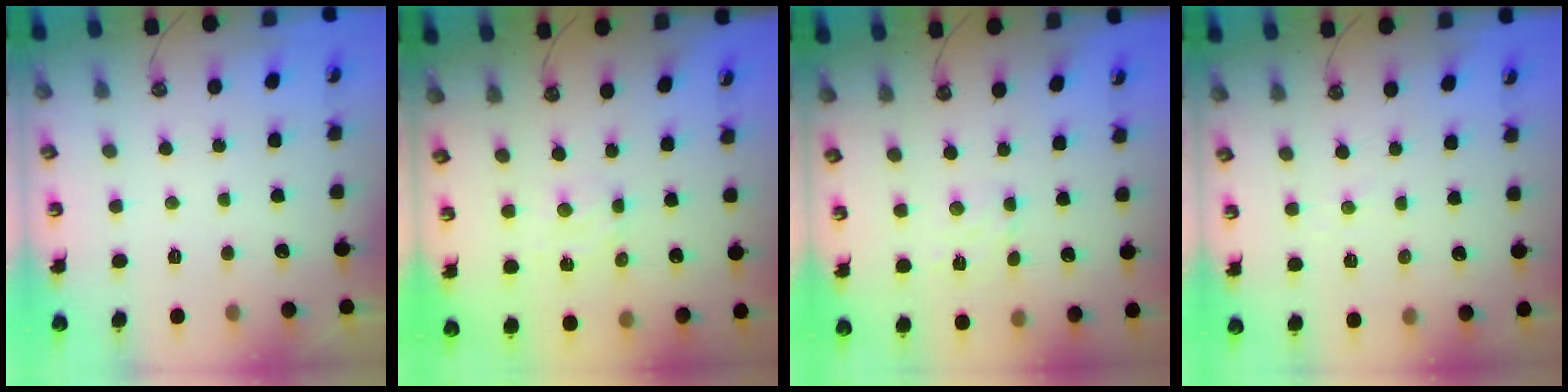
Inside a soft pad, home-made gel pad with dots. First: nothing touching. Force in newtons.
{"total": 2.4, "press": 2.3, "slide": 0.6}
{"total": 3.0, "press": 3.0, "slide": 0.5}
{"total": 2.7, "press": 2.7, "slide": 0.3}